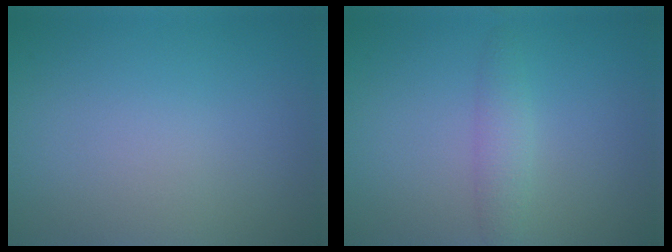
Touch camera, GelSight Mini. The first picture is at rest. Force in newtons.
{"total": 1.9, "press": 1.9, "slide": 0.0}